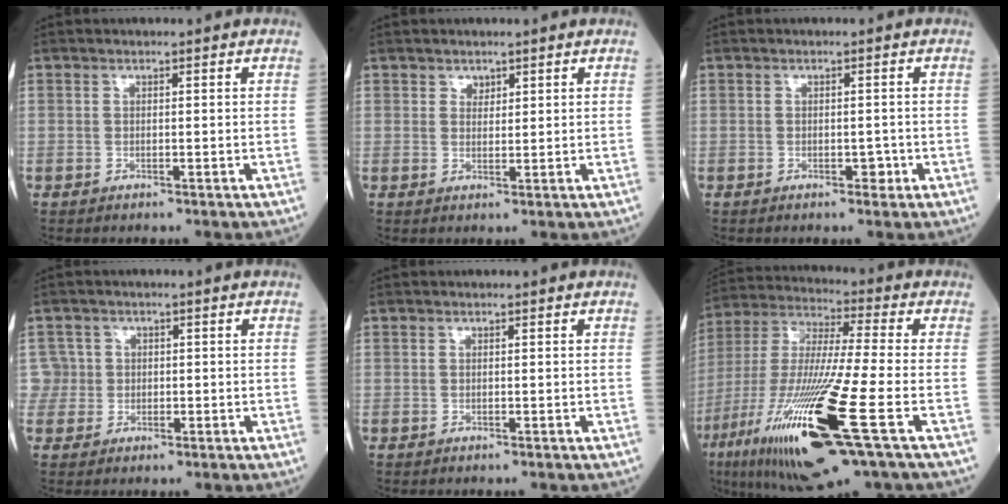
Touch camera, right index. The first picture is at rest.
{"total": 1.4, "force": [1.0, 0.9, 0.3], "torque": [-0.002, -0.004, 0.016]}
{"total": 1.5, "force": [-0.7, 0.8, 1.1], "torque": [-0.010, 0.002, -0.011]}
{"total": 3.0, "force": [0.1, 3.0, -0.6], "torque": [0.028, 0.011, -0.002]}
{"total": 0.0}
{"total": 23.4, "force": [-9.2, 1.6, 21.5], "torque": [-0.452, -0.051, -0.169]}